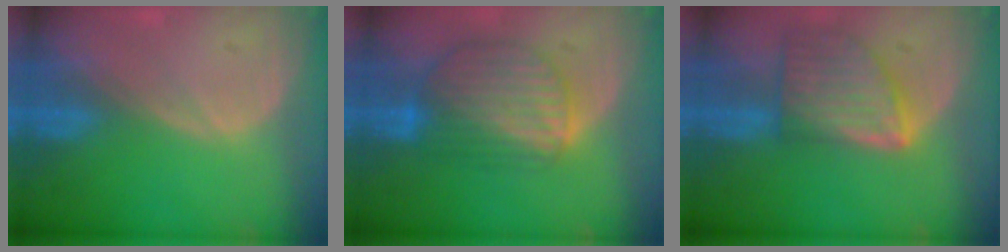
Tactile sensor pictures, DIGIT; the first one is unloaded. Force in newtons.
{"total": 8.8, "press": 7.8, "slide": 4.2}
{"total": 8.2, "press": 7.3, "slide": 3.7}